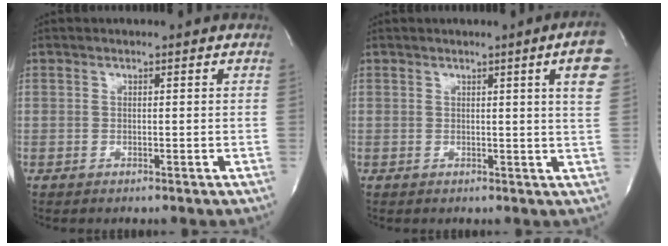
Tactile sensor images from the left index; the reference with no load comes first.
{"total": 5.3, "force": [2.3, -0.7, 4.7], "torque": [-0.058, -0.014, 0.018]}